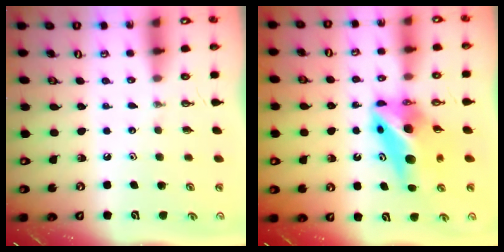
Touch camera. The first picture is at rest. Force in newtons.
{"total": 12.2, "press": 12.1, "slide": 1.1}